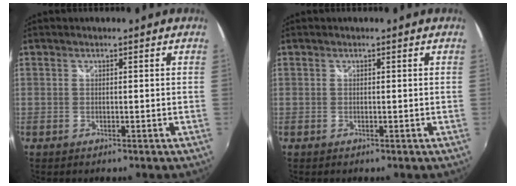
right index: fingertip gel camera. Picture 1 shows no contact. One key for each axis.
{"total": 0.0}